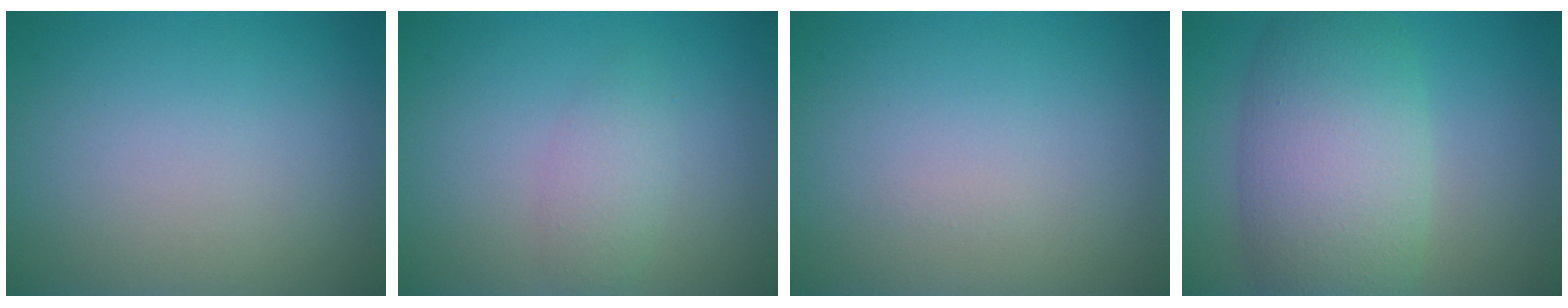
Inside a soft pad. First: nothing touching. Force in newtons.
{"total": 1.9, "press": 1.9, "slide": 0.1}
{"total": 0.0}
{"total": 8.5, "press": 8.5, "slide": 0.3}